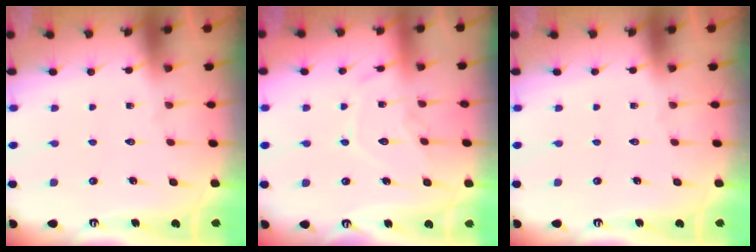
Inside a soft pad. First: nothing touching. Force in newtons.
{"total": 10.3, "press": 10.3, "slide": 0.1}
{"total": 0.0}